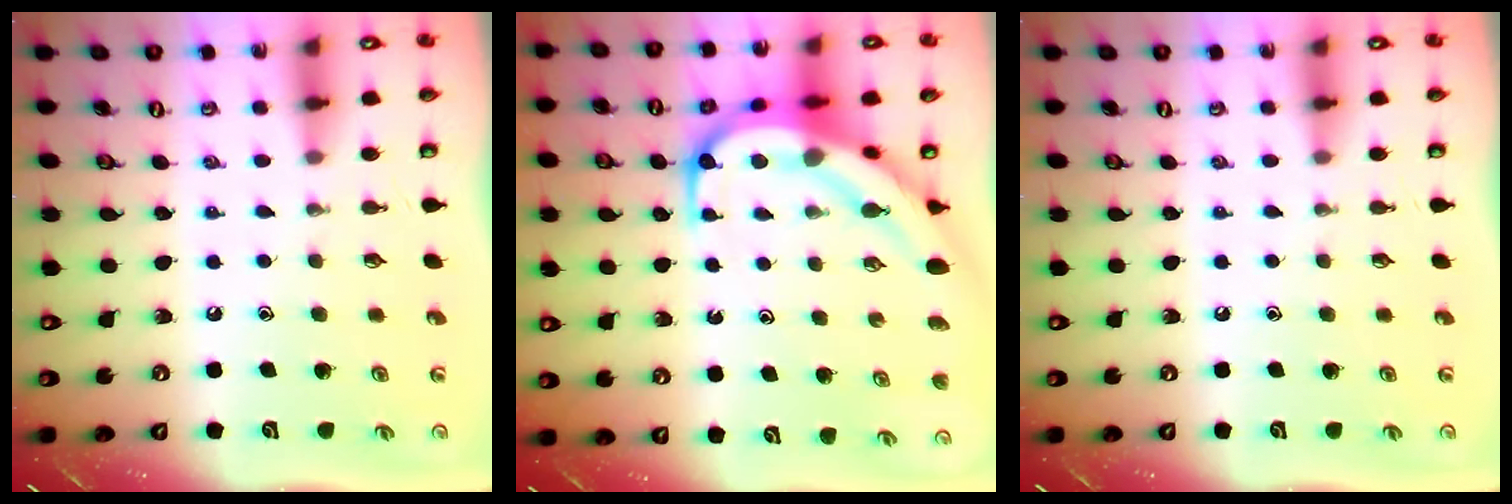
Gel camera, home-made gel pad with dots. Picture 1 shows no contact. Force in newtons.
{"total": 13.8, "press": 13.7, "slide": 1.7}
{"total": 0.0}